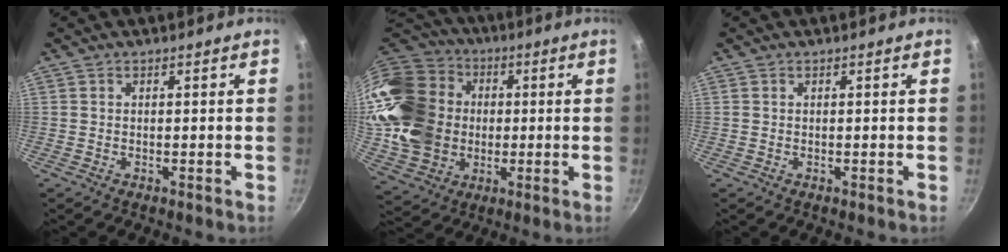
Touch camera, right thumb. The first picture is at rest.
{"total": 24.9, "force": [1.2, 20.6, 13.9], "torque": [-0.261, 0.035, 0.041]}
{"total": 0.0}